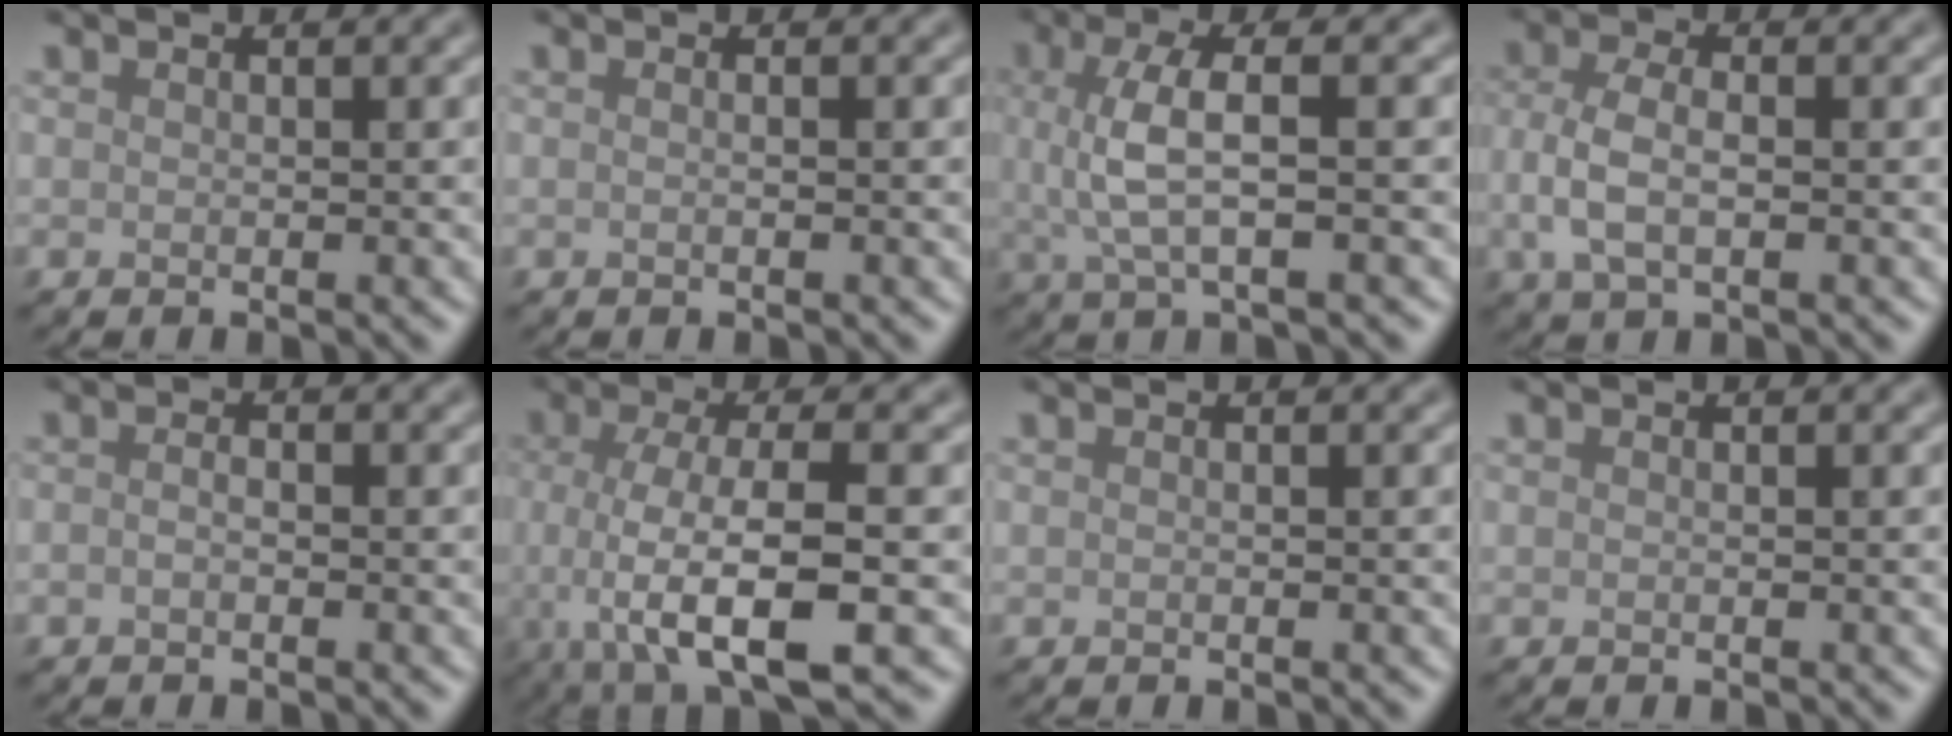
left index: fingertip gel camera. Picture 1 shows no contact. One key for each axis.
{"total": 1.0, "fx": 0.1, "fy": 0.5, "fz": 0.9, "tx": -0.004, "ty": -0.010, "tz": -0.006}
{"total": 4.6, "fx": 0.5, "fy": 1.2, "fz": 4.4, "tx": -0.097, "ty": 0.005, "tz": 0.010}
{"total": 4.0, "fx": -0.4, "fy": 2.2, "fz": 3.3, "tx": -0.078, "ty": 0.000, "tz": -0.010}
{"total": 1.0, "fx": -0.3, "fy": 0.4, "fz": 0.8, "tx": -0.019, "ty": 0.000, "tz": -0.009}
{"total": 8.2, "fx": -1.6, "fy": 2.6, "fz": 7.6, "tx": -0.139, "ty": -0.013, "tz": -0.027}
{"total": 0.0}
{"total": 0.0}